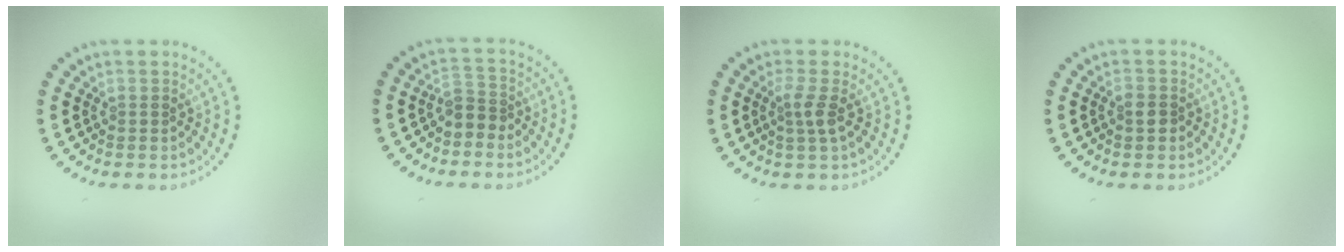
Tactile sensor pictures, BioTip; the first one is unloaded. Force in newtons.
{"total": 2.0, "press": 1.6, "slide": 1.2}
{"total": 1.8, "press": 1.4, "slide": 1.1}
{"total": 1.4, "press": 1.3, "slide": 0.4}